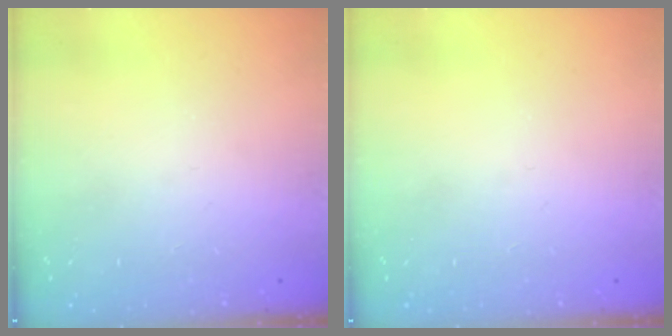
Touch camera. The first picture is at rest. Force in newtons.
{"total": 0.0}